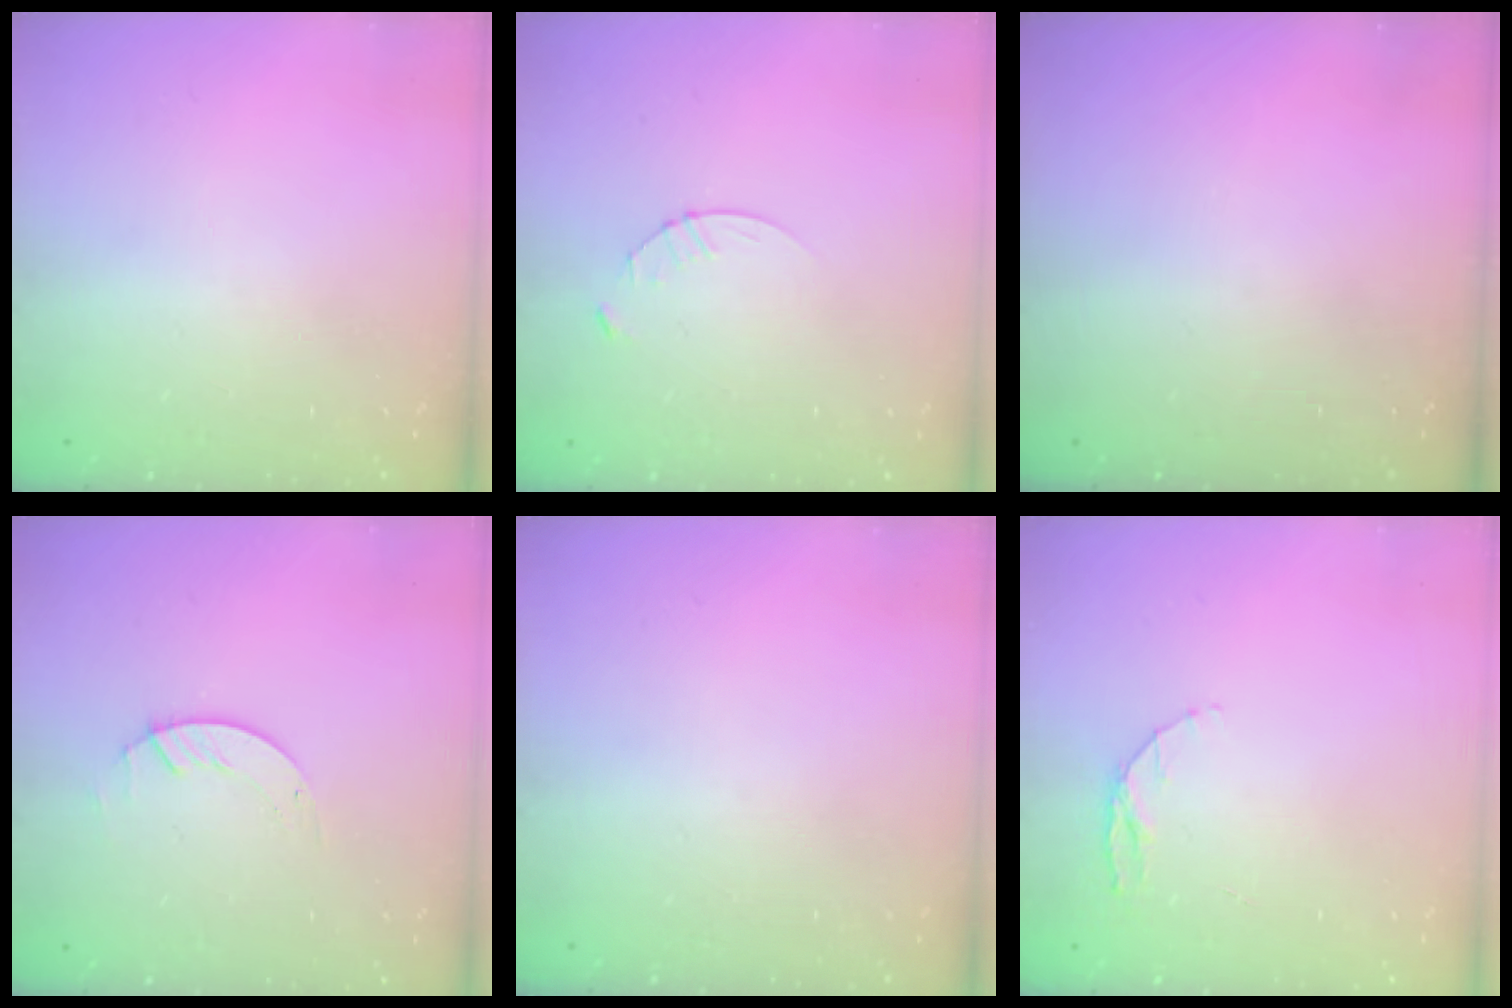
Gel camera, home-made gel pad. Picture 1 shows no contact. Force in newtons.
{"total": 3.4, "press": 3.4, "slide": 0.4}
{"total": 0.0}
{"total": 1.4, "press": 1.4, "slide": 0.2}
{"total": 0.0}
{"total": 4.9, "press": 4.8, "slide": 0.5}